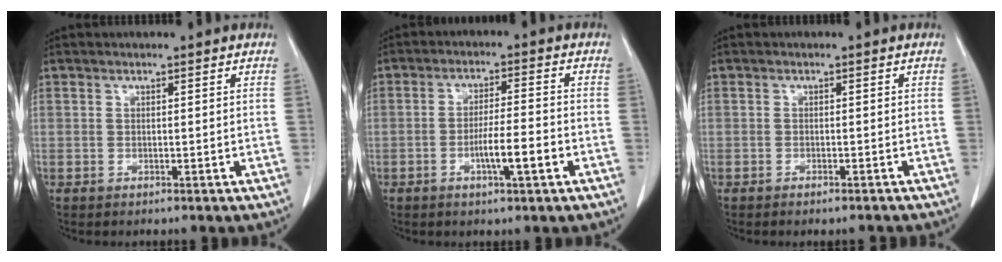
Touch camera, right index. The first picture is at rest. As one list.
[{"total": 6.2, "force": [-2.4, 0.3, 5.7], "torque": [-0.103, -0.002, -0.040]}, {"total": 2.3, "force": [-2.1, 0.6, 0.9], "torque": [-0.012, -0.003, -0.024]}]